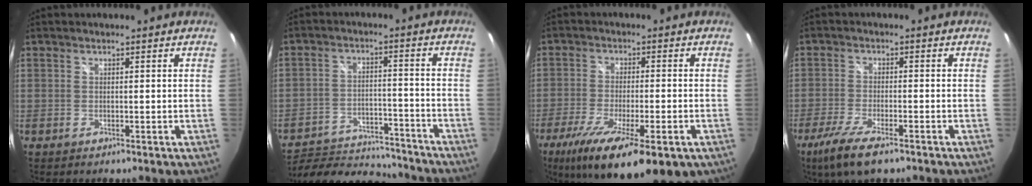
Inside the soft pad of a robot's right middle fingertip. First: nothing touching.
{"total": 13.9, "force": [-12.6, 4.4, 3.8], "torque": [-0.085, 0.007, -0.180]}
{"total": 19.0, "force": [-10.9, 5.6, 14.5], "torque": [-0.267, -0.065, -0.168]}
{"total": 9.0, "force": [-6.2, 2.1, 6.2], "torque": [-0.150, -0.032, -0.114]}